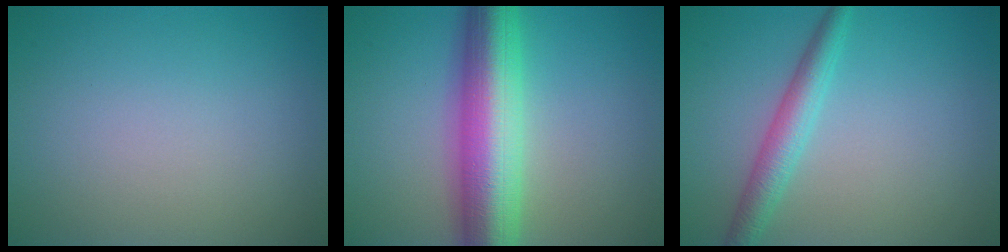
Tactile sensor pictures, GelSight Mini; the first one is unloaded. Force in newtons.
{"total": 10.1, "press": 10.1, "slide": 0.4}
{"total": 3.1, "press": 3.1, "slide": 0.1}